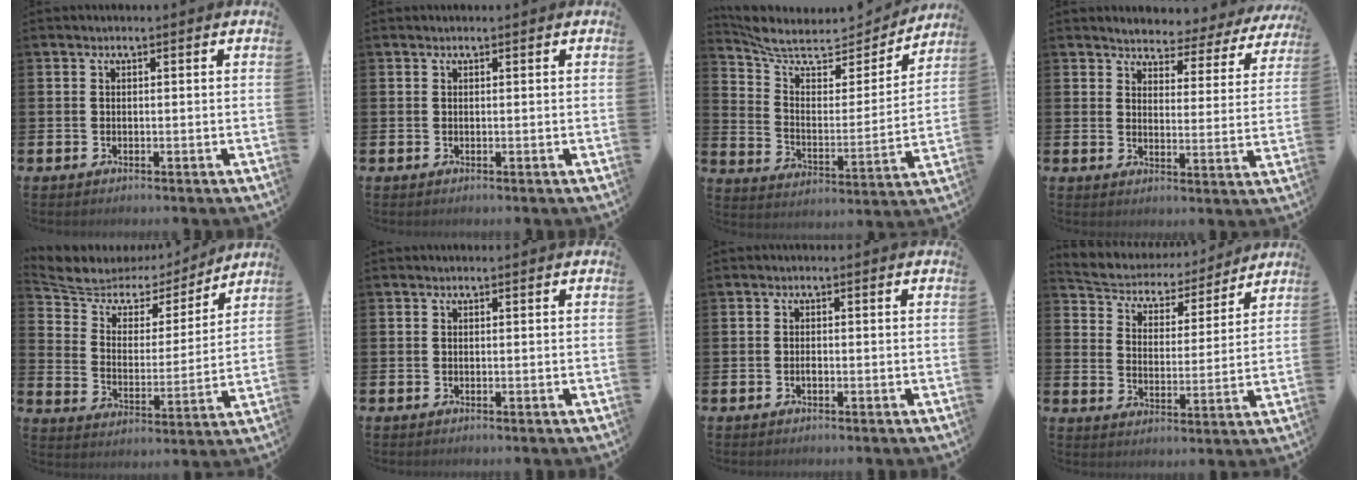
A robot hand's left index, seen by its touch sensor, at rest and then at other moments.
{"total": 0.0}
{"total": 7.6, "force": [6.5, 3.0, 2.4], "torque": [-0.085, -0.053, 0.108]}
{"total": 3.2, "force": [3.1, 0.8, 0.0], "torque": [-0.020, -0.032, 0.046]}
{"total": 6.3, "force": [5.4, 2.9, 1.3], "torque": [-0.060, -0.041, 0.088]}
{"total": 0.0}
{"total": 0.6, "force": [-0.3, 0.2, 0.4], "torque": [-0.002, -0.004, -0.007]}
{"total": 4.8, "force": [4.4, 1.8, 0.3], "torque": [-0.034, -0.040, 0.070]}